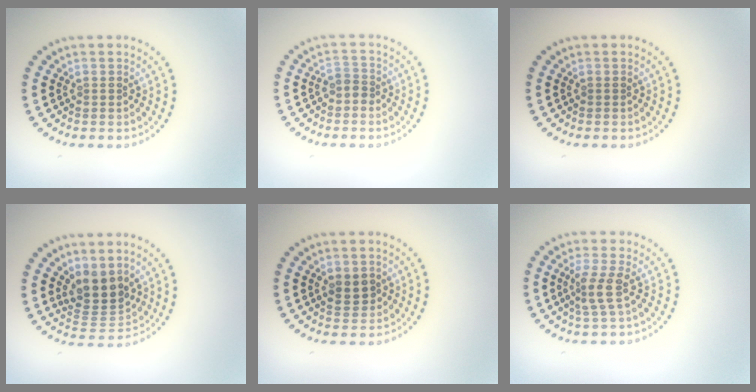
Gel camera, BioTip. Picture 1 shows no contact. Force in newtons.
{"total": 1.2, "press": 1.0, "slide": 0.7}
{"total": 0.0}
{"total": 3.9, "press": 3.3, "slide": 2.1}
{"total": 2.0, "press": 2.0, "slide": 0.3}
{"total": 2.3, "press": 1.7, "slide": 1.6}